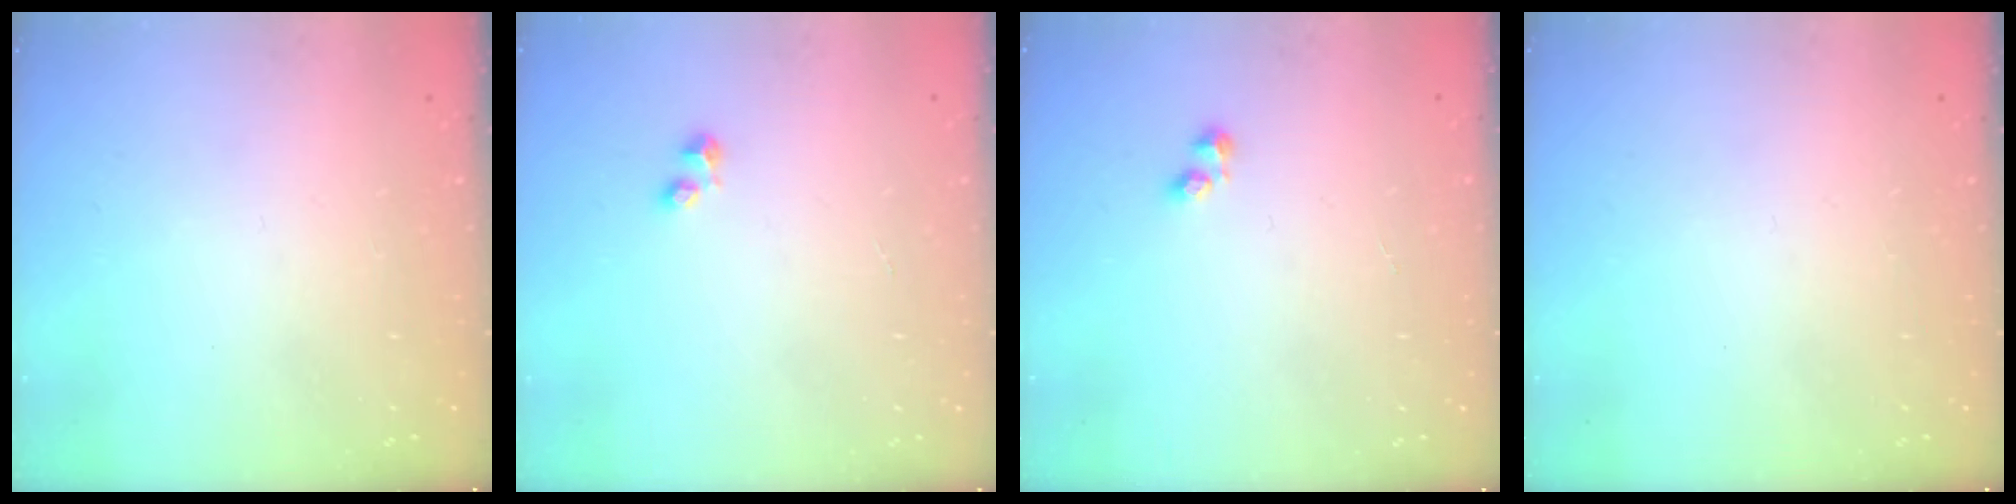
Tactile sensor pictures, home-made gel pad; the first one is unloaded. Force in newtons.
{"total": 2.4, "press": 2.4, "slide": 0.4}
{"total": 1.2, "press": 1.0, "slide": 0.6}
{"total": 0.0}